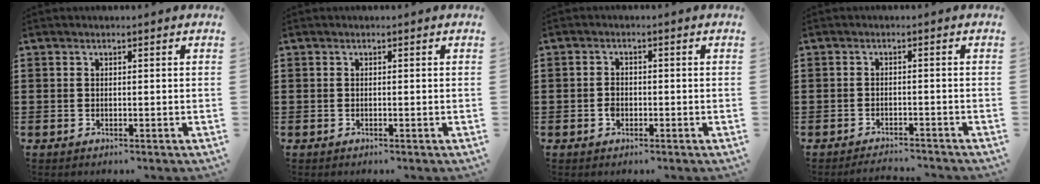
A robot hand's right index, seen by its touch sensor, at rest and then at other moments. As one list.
[{"total": 0.0}, {"total": 1.5, "force": [-0.5, 1.1, 0.9], "torque": [-0.020, 0.001, -0.011]}, {"total": 2.1, "force": [-2.1, 0.0, -0.1], "torque": [-0.004, 0.002, -0.046]}]